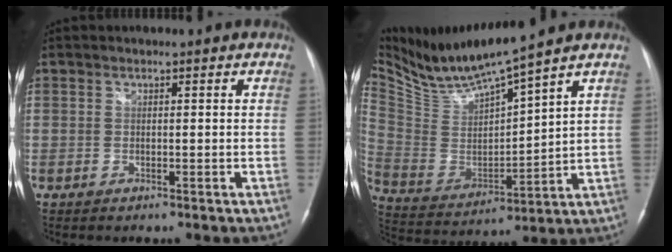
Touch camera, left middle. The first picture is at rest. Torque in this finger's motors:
{"motor_torque": [-0.21, -0.39, -0.11, 0.02]}